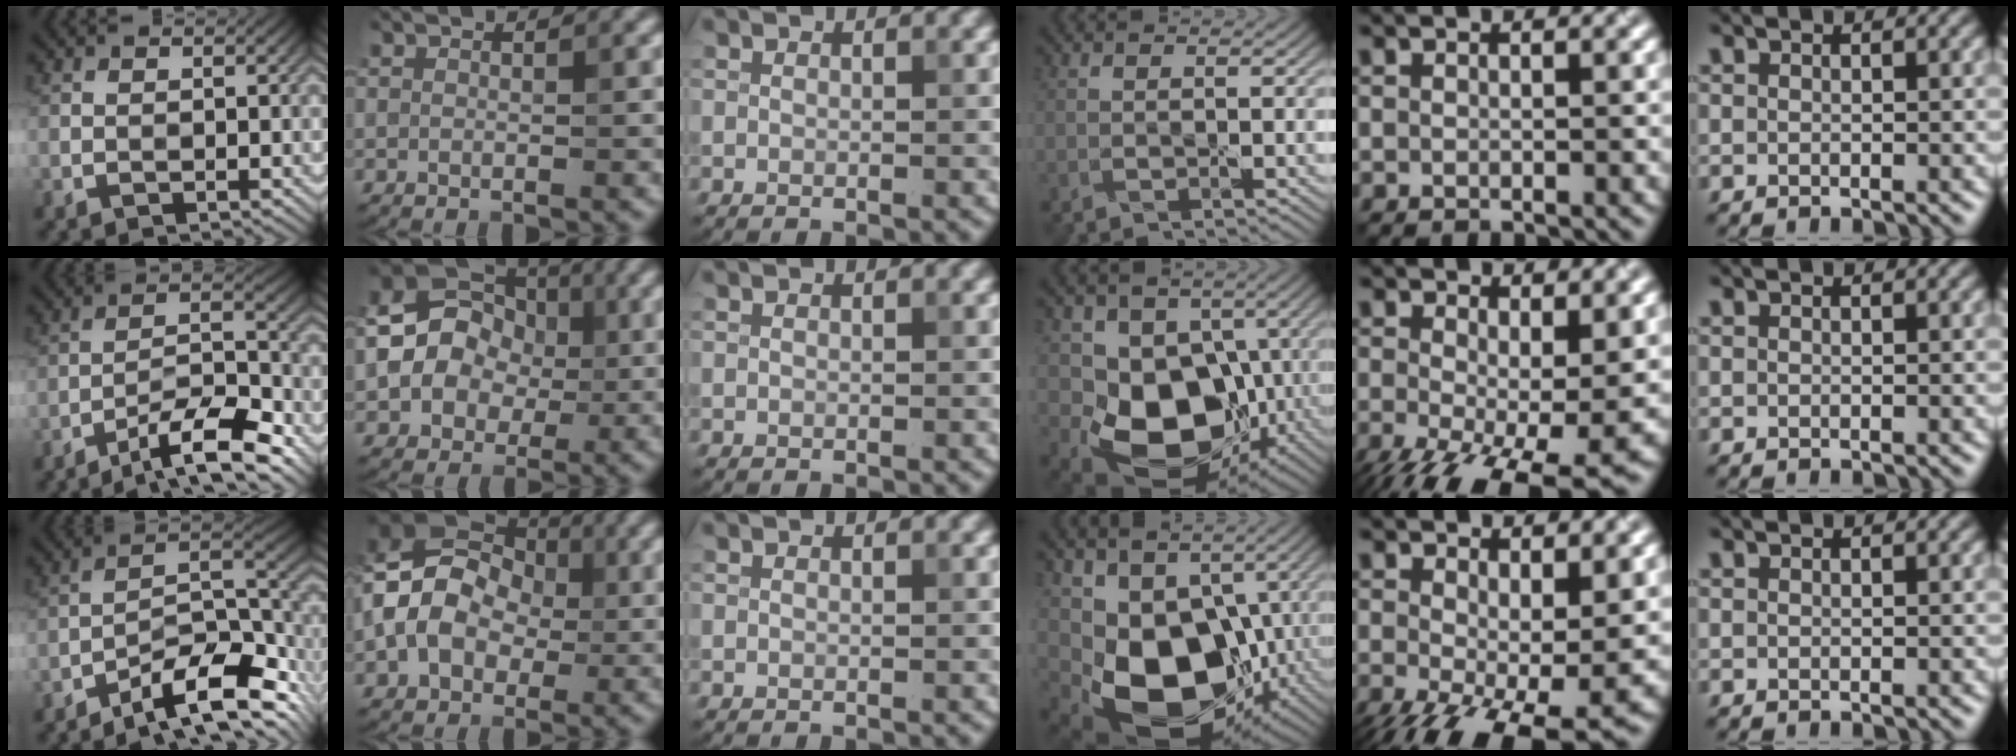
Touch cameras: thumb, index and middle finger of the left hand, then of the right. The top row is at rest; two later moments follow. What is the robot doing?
{"motion": "peel", "object": "postage stamp"}